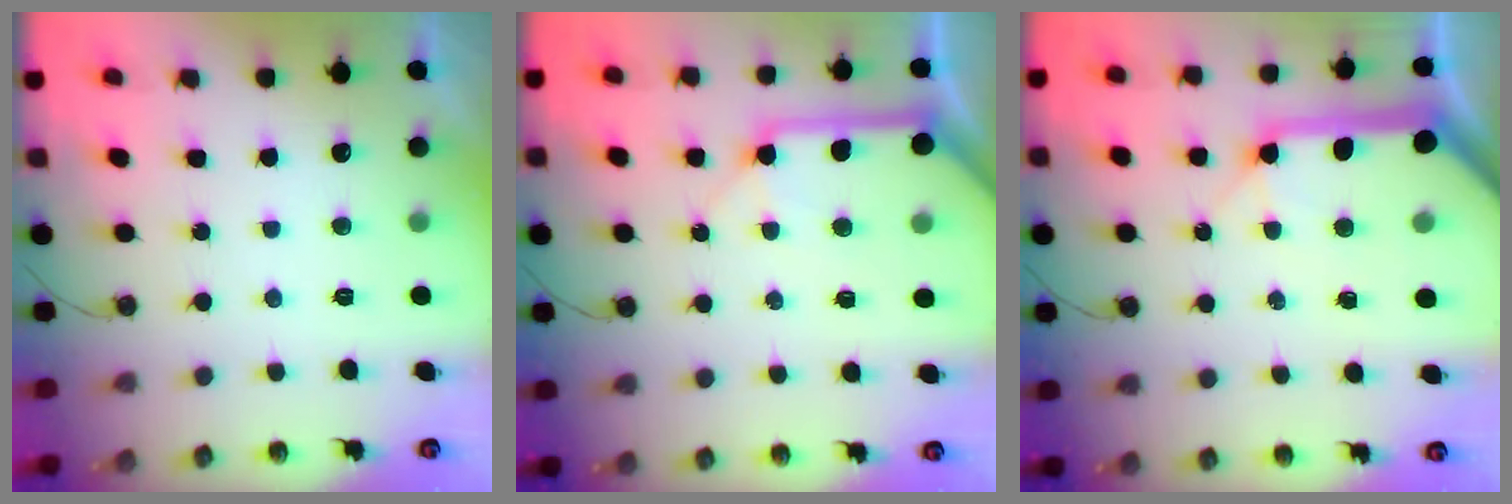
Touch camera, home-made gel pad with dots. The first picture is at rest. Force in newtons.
{"total": 13.3, "press": 13.2, "slide": 1.8}
{"total": 20.8, "press": 20.5, "slide": 3.1}